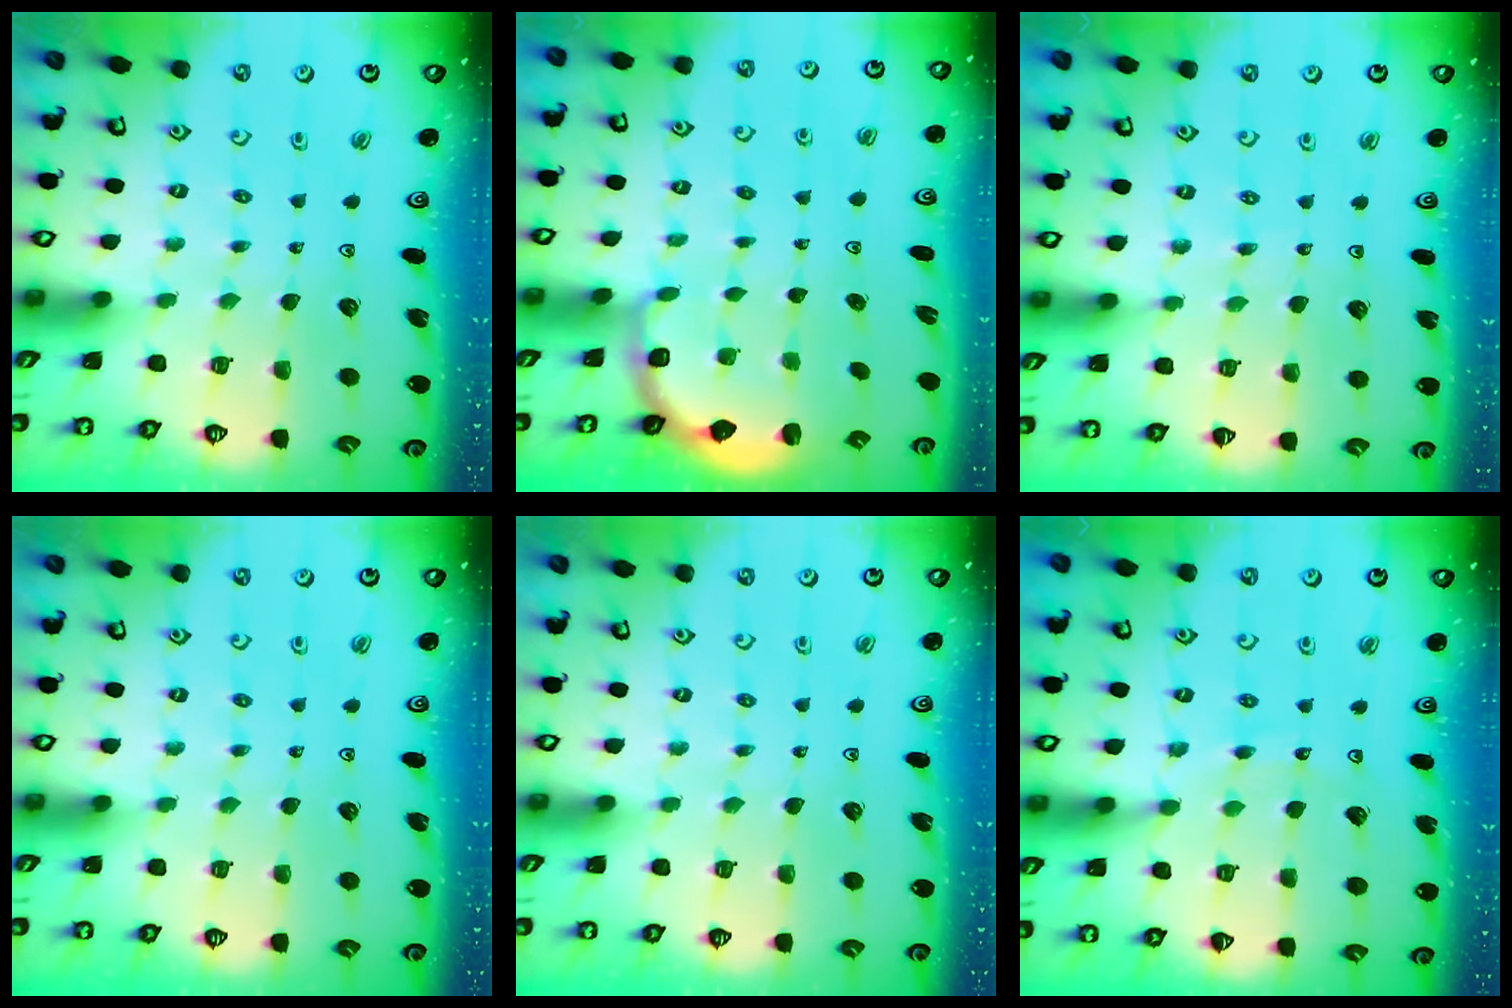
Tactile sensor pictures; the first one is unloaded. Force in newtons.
{"total": 2.8, "press": 2.1, "slide": 1.9}
{"total": 3.5, "press": 3.0, "slide": 1.9}
{"total": 0.0}
{"total": 0.0}
{"total": 9.9, "press": 9.8, "slide": 1.2}